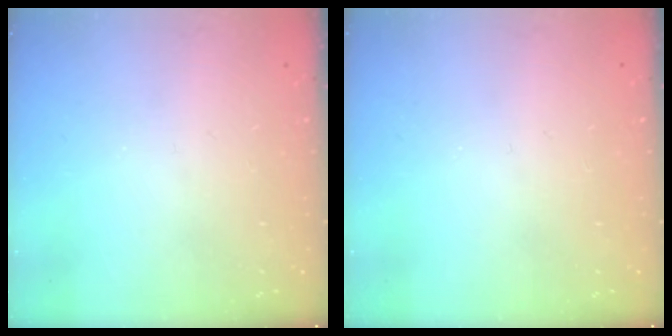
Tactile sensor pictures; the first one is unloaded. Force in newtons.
{"total": 0.0}